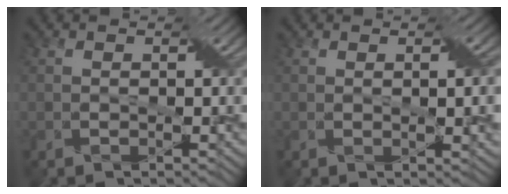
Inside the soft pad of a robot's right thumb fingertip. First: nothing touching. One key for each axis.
{"total": 3.3, "fx": 0.6, "fy": 0.7, "fz": 3.2, "tx": -0.052, "ty": 0.006, "tz": 0.013}